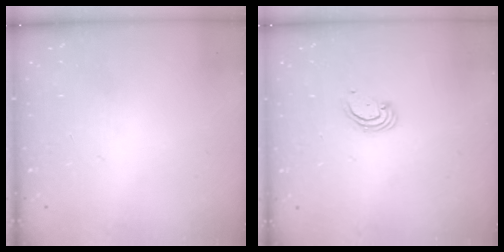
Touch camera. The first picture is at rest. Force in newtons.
{"total": 2.5, "press": 2.5, "slide": 0.2}